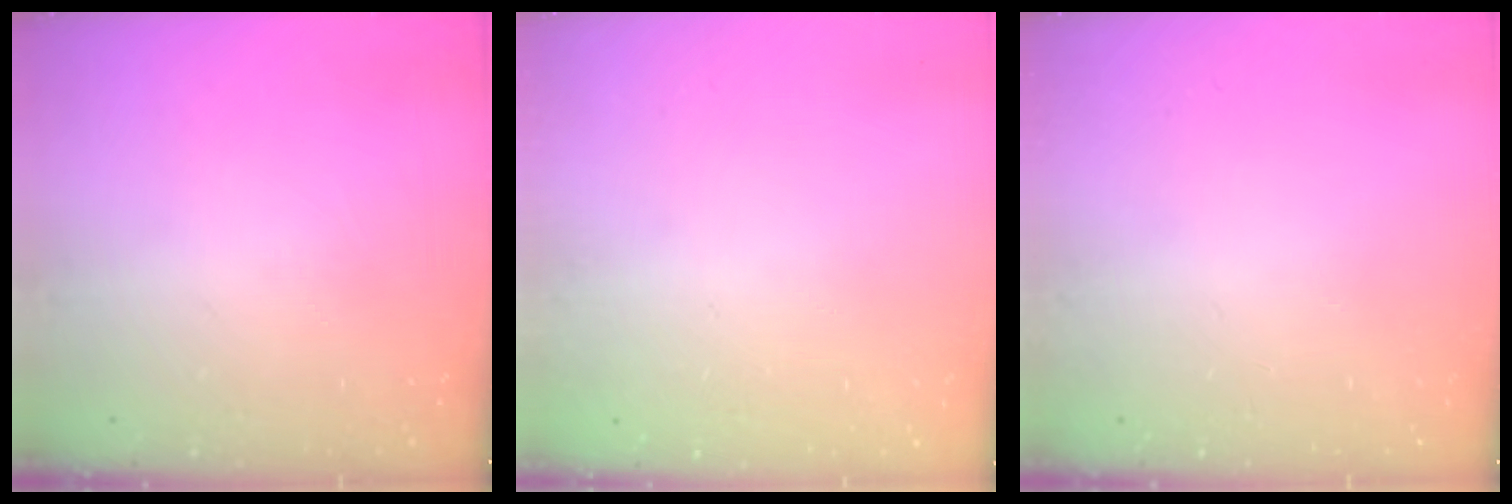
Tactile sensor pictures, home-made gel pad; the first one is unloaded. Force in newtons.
{"total": 0.0}
{"total": 0.0}